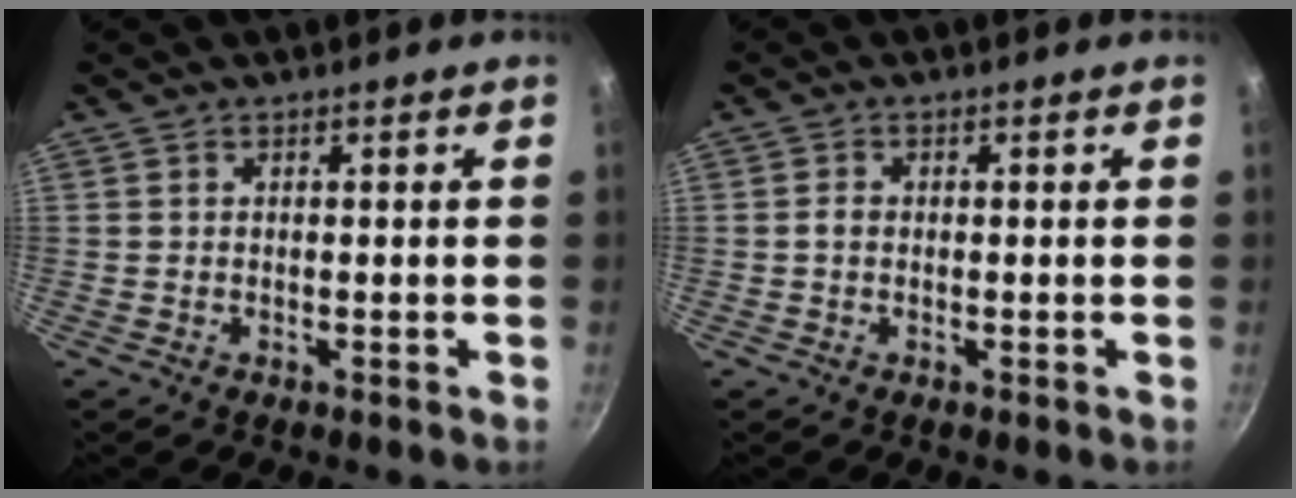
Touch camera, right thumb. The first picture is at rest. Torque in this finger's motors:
{"motor_torque": [-0.07, -0.13, 0.46, -0.41, -0.02]}